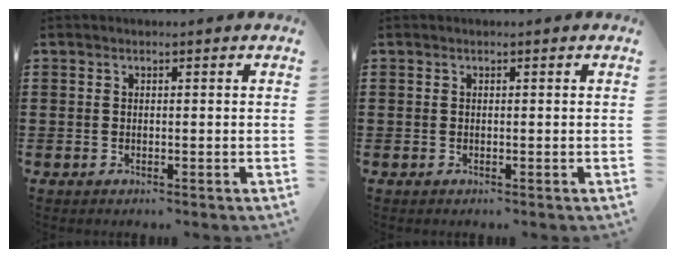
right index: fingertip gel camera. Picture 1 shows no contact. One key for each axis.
{"total": 0.0}